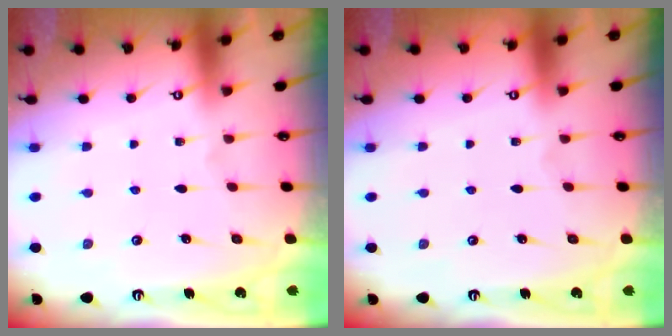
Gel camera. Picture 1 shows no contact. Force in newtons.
{"total": 0.0}